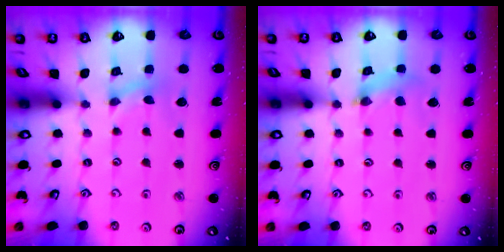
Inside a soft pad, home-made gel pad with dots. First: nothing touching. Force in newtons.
{"total": 2.8, "press": 2.8, "slide": 0.4}